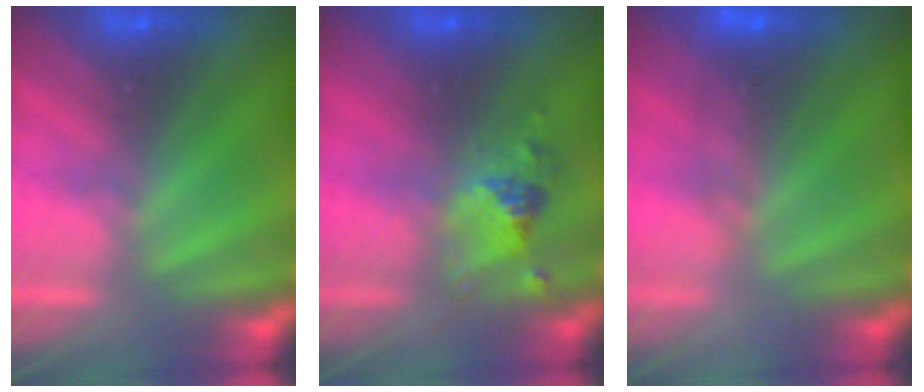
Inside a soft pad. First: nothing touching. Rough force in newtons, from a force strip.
{"total": 2.4}
{"total": 3.7}